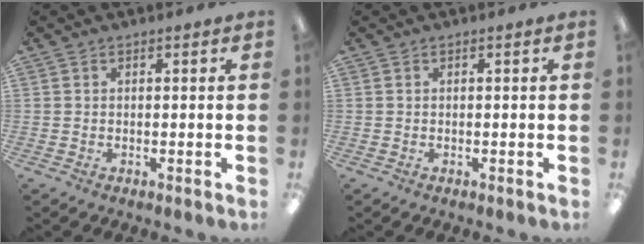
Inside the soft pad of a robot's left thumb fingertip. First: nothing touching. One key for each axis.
{"total": 0.0}